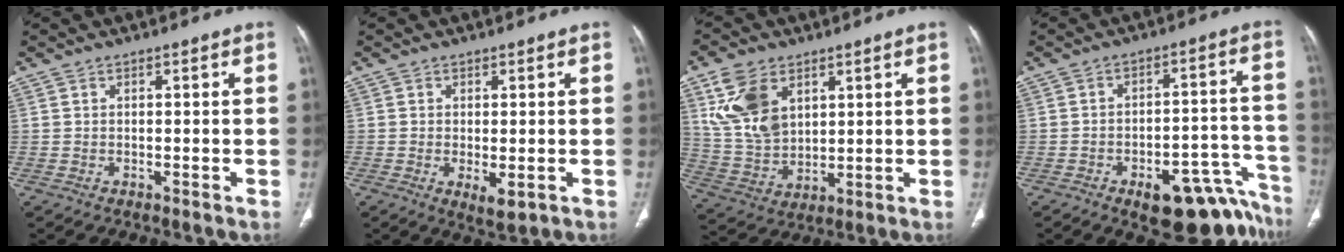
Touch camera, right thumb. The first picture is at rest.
{"total": 3.8, "force": [-0.9, 1.5, 3.3], "torque": [-0.057, -0.012, -0.009]}
{"total": 12.7, "force": [5.3, 8.3, 8.0], "torque": [-0.140, -0.018, 0.120]}
{"total": 16.3, "force": [-11.2, 7.2, 9.5], "torque": [-0.039, 0.102, -0.143]}